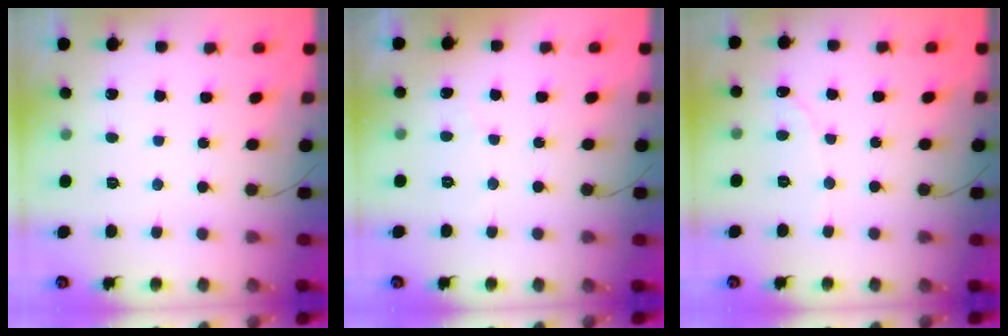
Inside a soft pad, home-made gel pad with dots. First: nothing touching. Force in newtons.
{"total": 1.9, "press": 1.9, "slide": 0.2}
{"total": 1.8, "press": 1.8, "slide": 0.1}